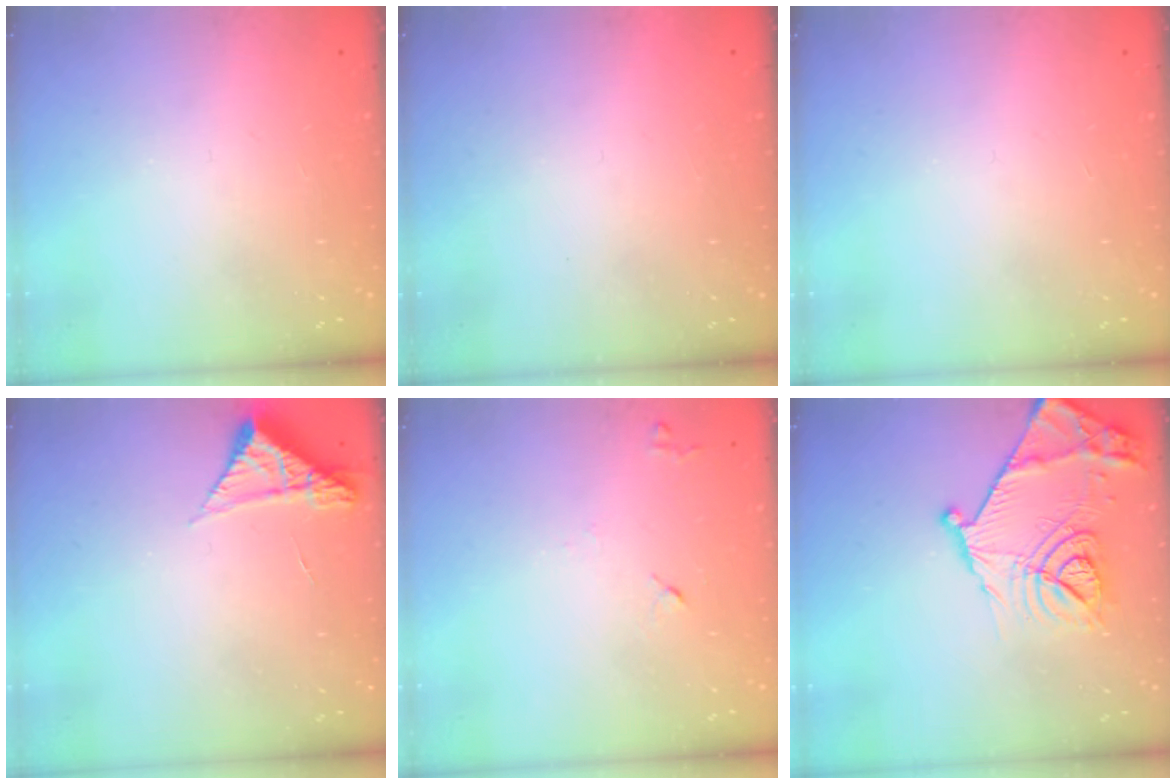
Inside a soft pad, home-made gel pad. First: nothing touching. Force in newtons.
{"total": 1.5, "press": 1.5, "slide": 0.1}
{"total": 0.0}
{"total": 4.9, "press": 4.9, "slide": 0.4}
{"total": 5.6, "press": 5.5, "slide": 0.9}
{"total": 19.0, "press": 19.0, "slide": 0.7}